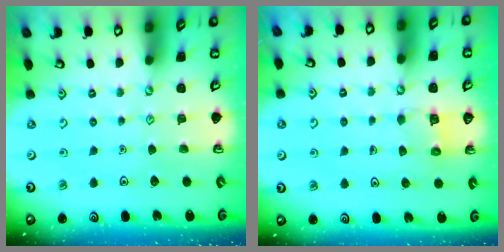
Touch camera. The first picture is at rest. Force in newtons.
{"total": 5.7, "press": 5.7, "slide": 0.3}